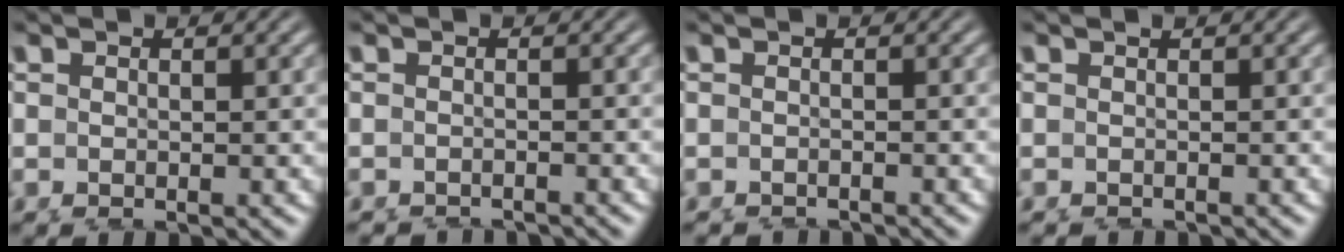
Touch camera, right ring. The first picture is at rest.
{"total": 2.9, "force": [-2.9, -0.3, -0.3], "torque": [0.006, -0.018, -0.039]}
{"total": 2.4, "force": [-2.4, -0.3, -0.4], "torque": [0.006, -0.018, -0.030]}
{"total": 1.4, "force": [-1.3, -0.3, -0.3], "torque": [0.004, -0.014, -0.013]}